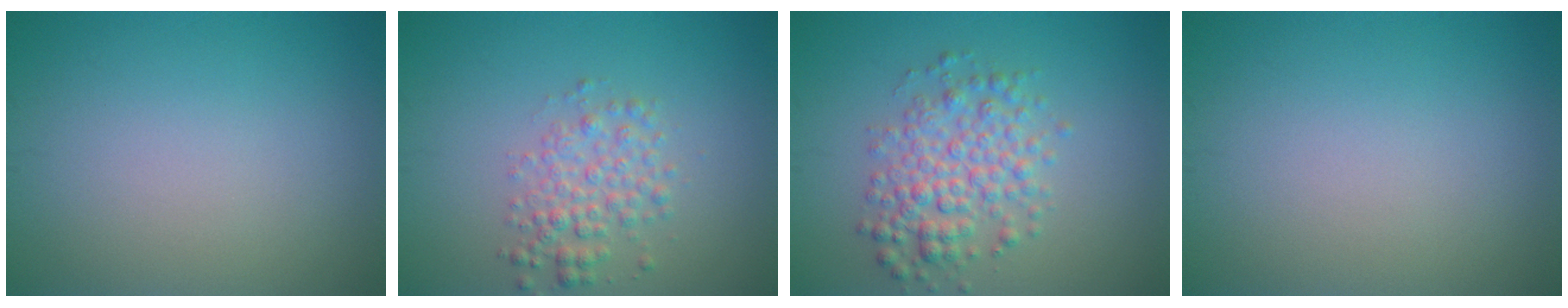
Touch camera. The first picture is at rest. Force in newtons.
{"total": 2.9, "press": 2.9, "slide": 0.1}
{"total": 4.4, "press": 4.4, "slide": 0.1}
{"total": 0.0}